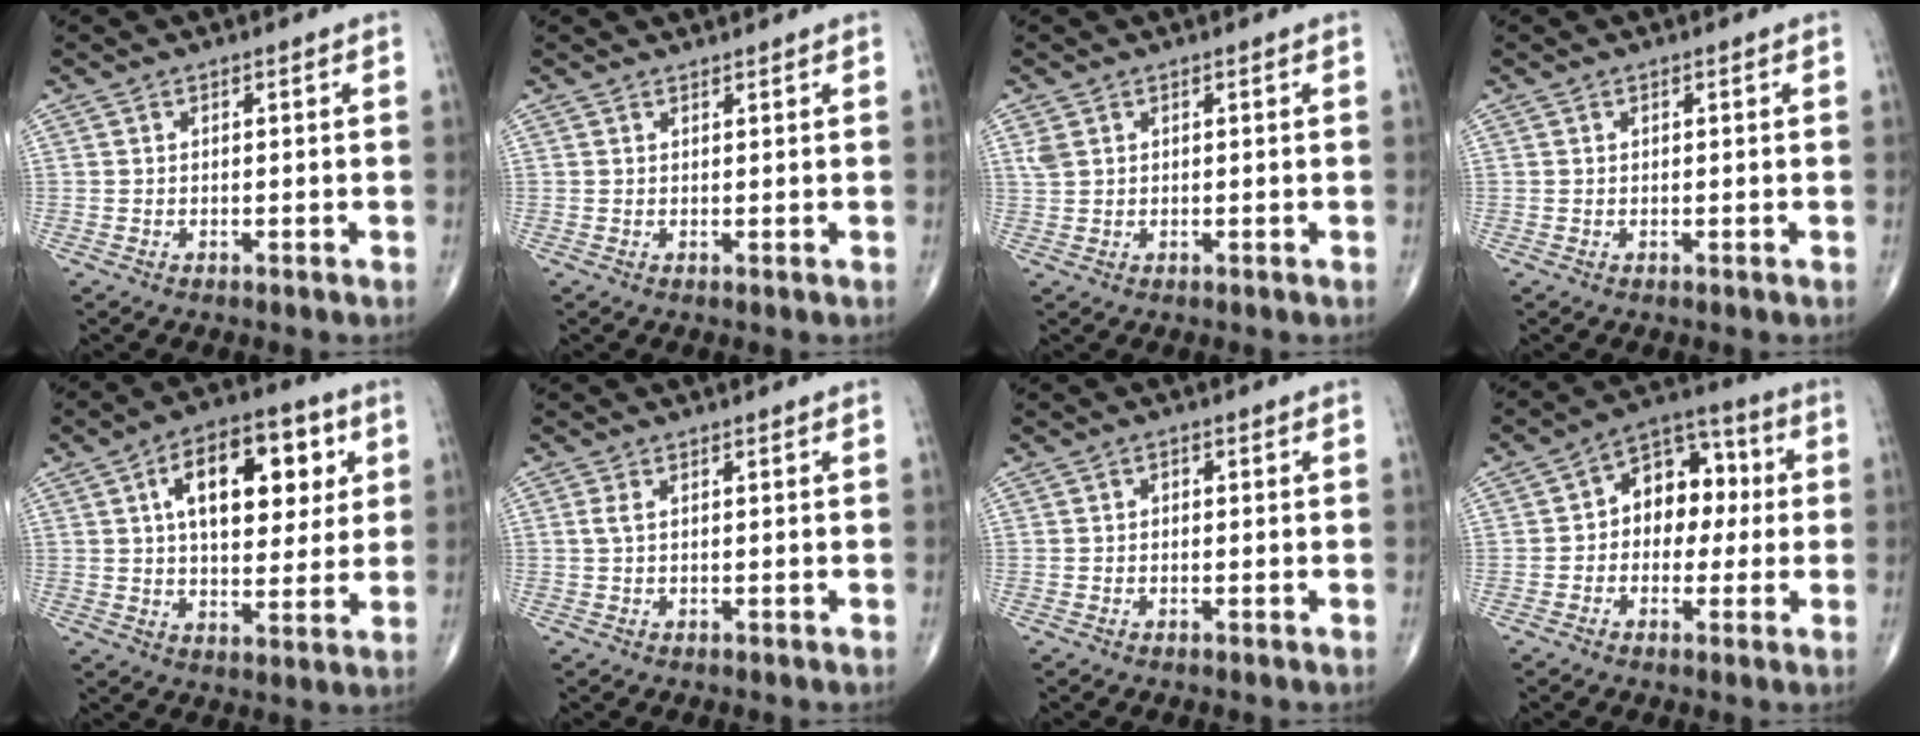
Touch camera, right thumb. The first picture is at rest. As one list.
[{"total": 0.7, "force": [0.7, 0.0, 0.0], "torque": [0.000, -0.005, 0.011]}, {"total": 1.9, "force": [0.9, 1.3, 1.1], "torque": [-0.024, 0.006, 0.026]}, {"total": 0.0}, {"total": 17.3, "force": [5.3, 9.2, 13.7], "torque": [-0.166, 0.002, 0.079]}, {"total": 1.2, "force": [0.2, 0.4, 1.1], "torque": [-0.034, 0.004, 0.007]}, {"total": 0.8, "force": [0.1, 0.6, 0.5], "torque": [-0.004, 0.002, -0.002]}, {"total": 11.4, "force": [0.8, 8.1, 7.9], "torque": [-0.072, 0.033, -0.001]}]